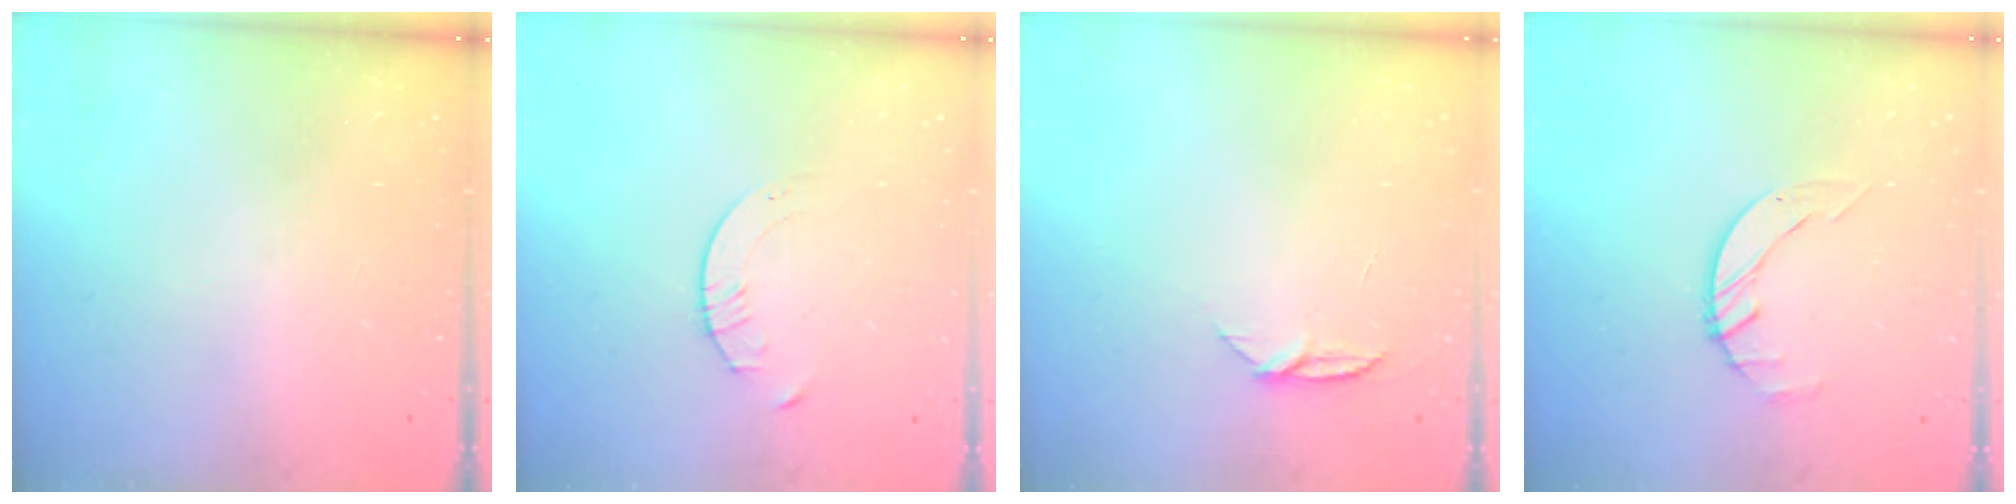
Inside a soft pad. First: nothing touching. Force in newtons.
{"total": 1.6, "press": 1.6, "slide": 0.2}
{"total": 5.1, "press": 5.1, "slide": 0.6}
{"total": 1.4, "press": 1.4, "slide": 0.2}